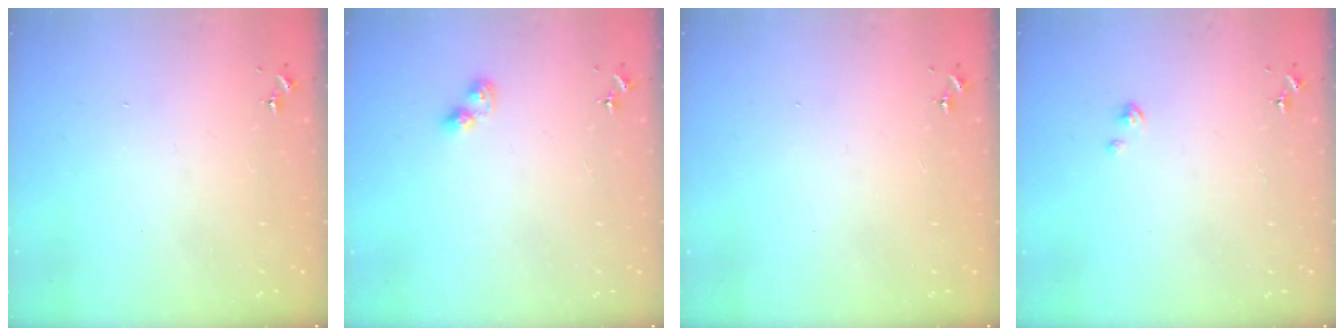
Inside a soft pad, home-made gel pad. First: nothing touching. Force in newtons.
{"total": 4.2, "press": 4.2, "slide": 0.5}
{"total": 0.0}
{"total": 1.9, "press": 1.9, "slide": 0.2}